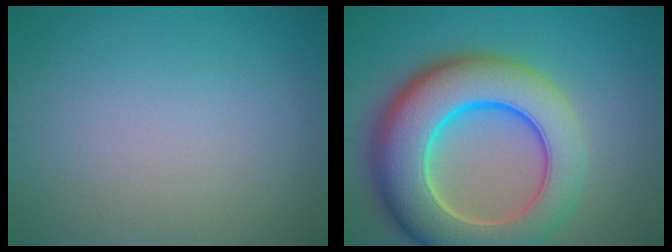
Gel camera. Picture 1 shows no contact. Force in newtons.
{"total": 12.8, "press": 12.8, "slide": 0.5}